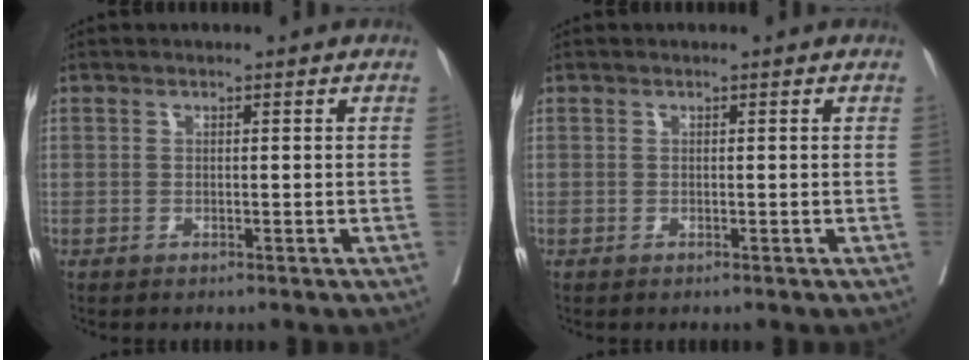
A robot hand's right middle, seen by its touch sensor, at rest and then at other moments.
{"total": 0.0}